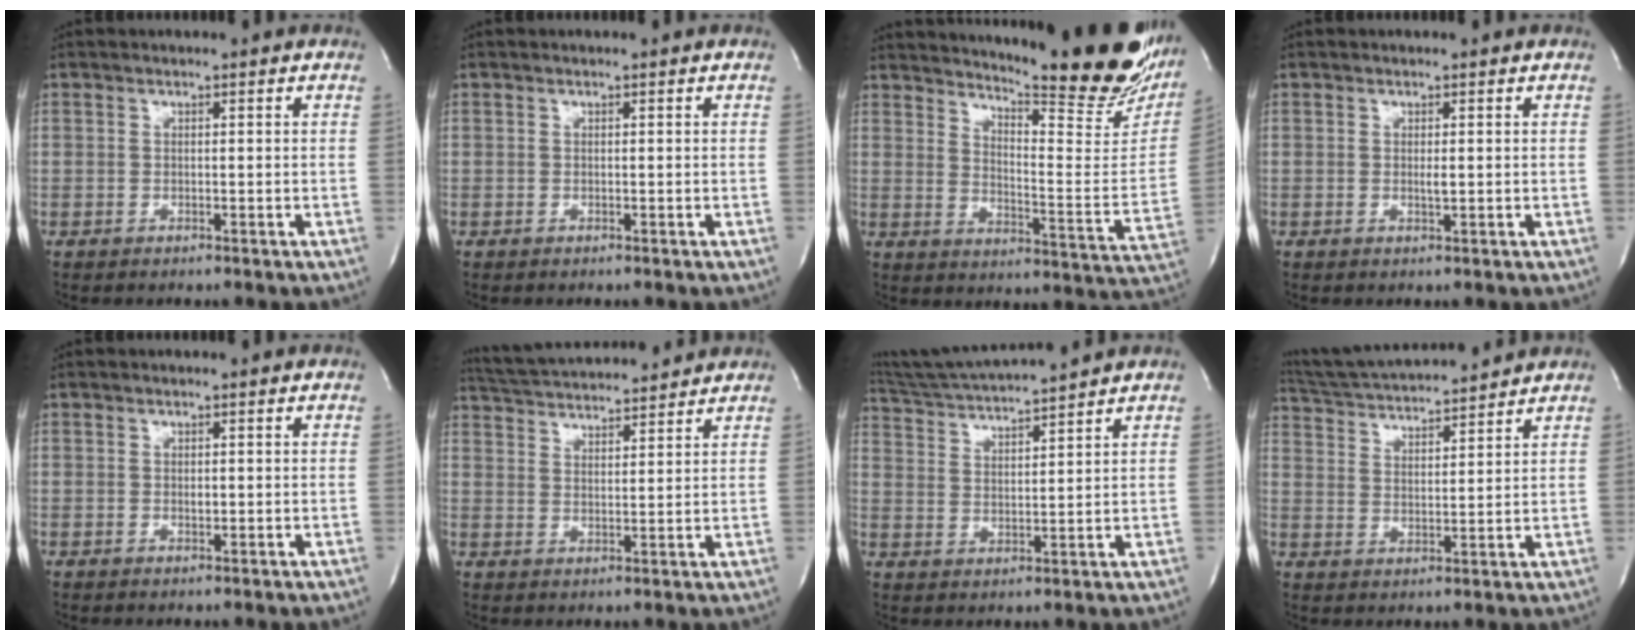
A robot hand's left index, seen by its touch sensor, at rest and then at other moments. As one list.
[{"total": 0.0}, {"total": 28.3, "force": [23.2, 4.3, 15.6], "torque": [-0.227, -0.098, 0.287]}, {"total": 0.8, "force": [-0.1, 0.1, 0.8], "torque": [-0.020, -0.008, -0.002]}, {"total": 0.6, "force": [-0.2, 0.3, 0.5], "torque": [-0.007, -0.006, -0.004]}, {"total": 13.9, "force": [13.0, 1.6, 4.5], "torque": [-0.087, 0.025, 0.200]}, {"total": 11.7, "force": [10.8, -1.2, 4.2], "torque": [-0.085, 0.009, 0.184]}, {"total": 14.3, "force": [13.4, 0.9, 5.1], "torque": [-0.102, 0.018, 0.218]}]